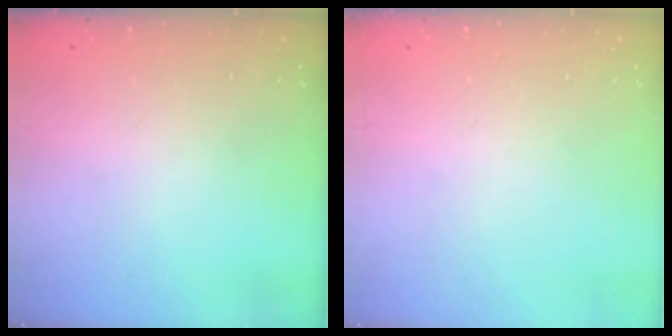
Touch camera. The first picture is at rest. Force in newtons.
{"total": 0.0}